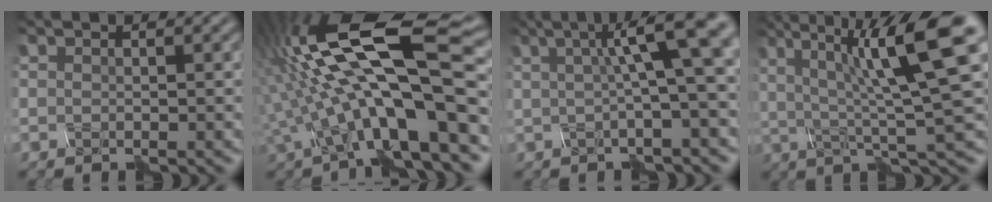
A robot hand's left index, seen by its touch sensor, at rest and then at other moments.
{"total": 12.7, "force": [-2.3, 2.8, 12.2], "torque": [-0.245, 0.001, -0.010]}
{"total": 5.2, "force": [0.4, -0.1, 5.2], "torque": [-0.087, -0.009, 0.035]}
{"total": 8.9, "force": [1.2, 1.1, 8.8], "torque": [-0.168, -0.014, 0.054]}